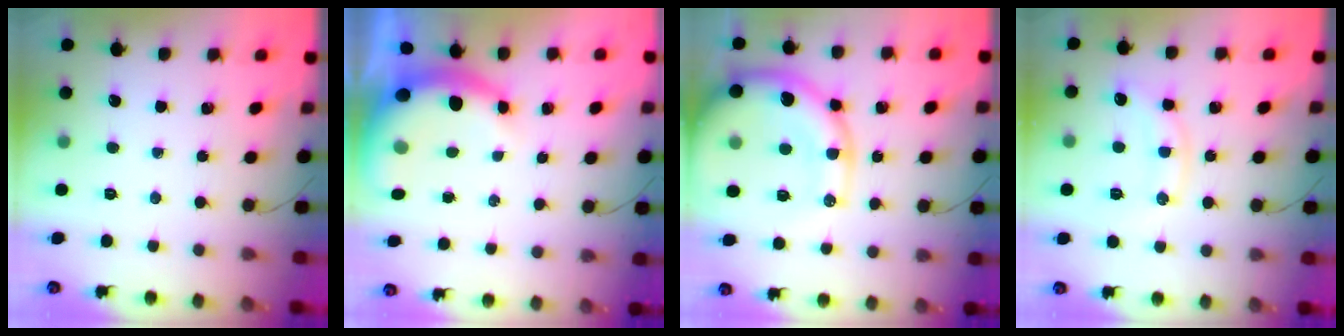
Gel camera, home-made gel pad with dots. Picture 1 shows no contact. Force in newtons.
{"total": 8.2, "press": 8.1, "slide": 1.4}
{"total": 20.2, "press": 19.7, "slide": 4.6}
{"total": 11.8, "press": 11.8, "slide": 0.8}